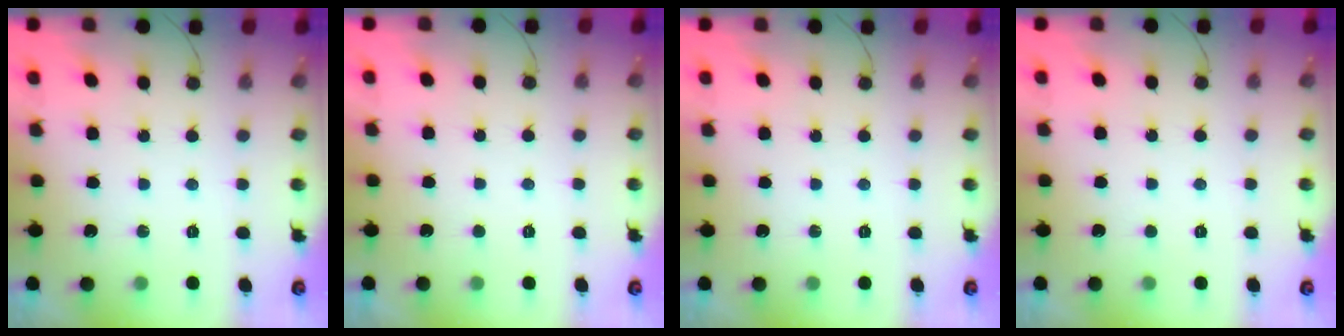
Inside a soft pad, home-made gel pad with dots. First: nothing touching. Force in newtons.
{"total": 1.6, "press": 1.6, "slide": 0.2}
{"total": 0.0}
{"total": 1.6, "press": 1.6, "slide": 0.1}